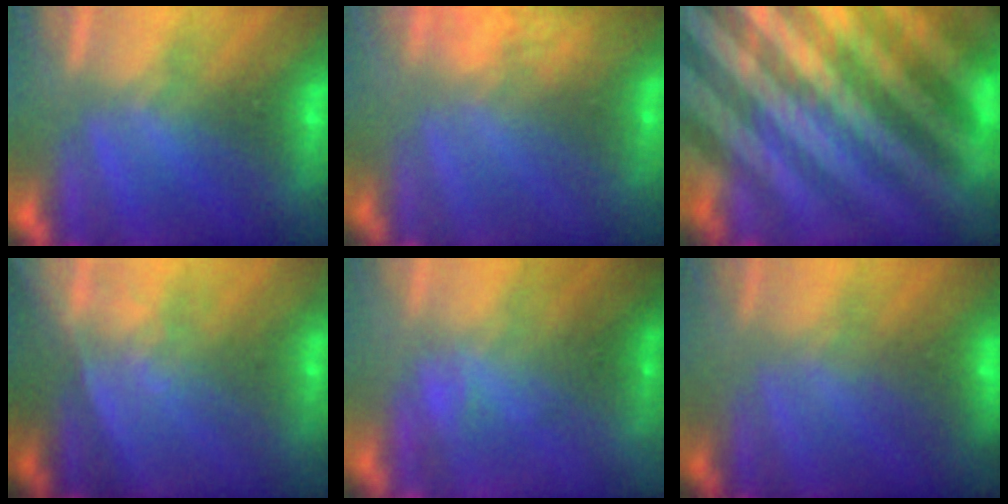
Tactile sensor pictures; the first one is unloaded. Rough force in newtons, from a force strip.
{"total": 7.1}
{"total": 9.5}
{"total": 1.4}
{"total": 1.8}
{"total": 3.0}